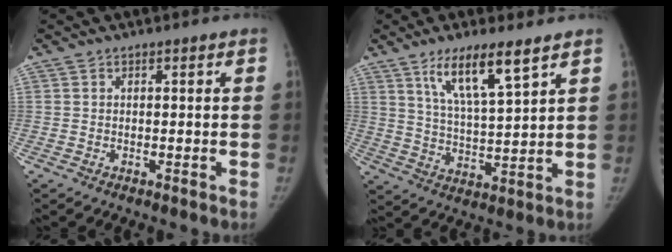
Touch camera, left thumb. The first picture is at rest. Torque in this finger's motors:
{"motor_torque": [1.59, 0.33, 1.14, -0.99, 0.43]}